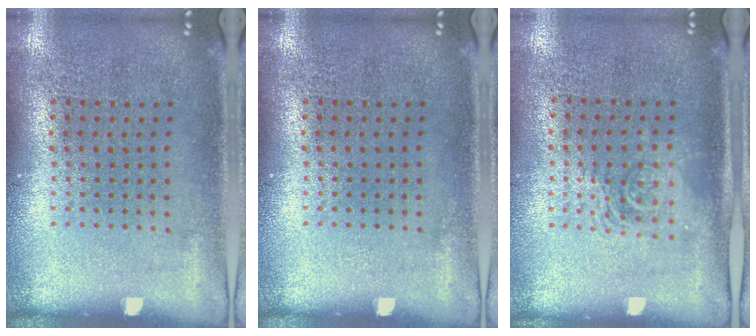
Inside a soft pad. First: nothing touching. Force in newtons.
{"total": 0.0}
{"total": 1.4, "press": 1.2, "slide": 0.7}